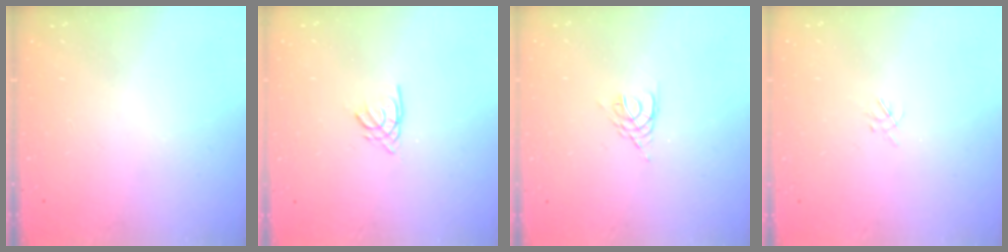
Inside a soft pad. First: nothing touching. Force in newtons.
{"total": 2.4, "press": 2.4, "slide": 0.1}
{"total": 3.2, "press": 3.2, "slide": 0.6}
{"total": 1.1, "press": 1.0, "slide": 0.4}